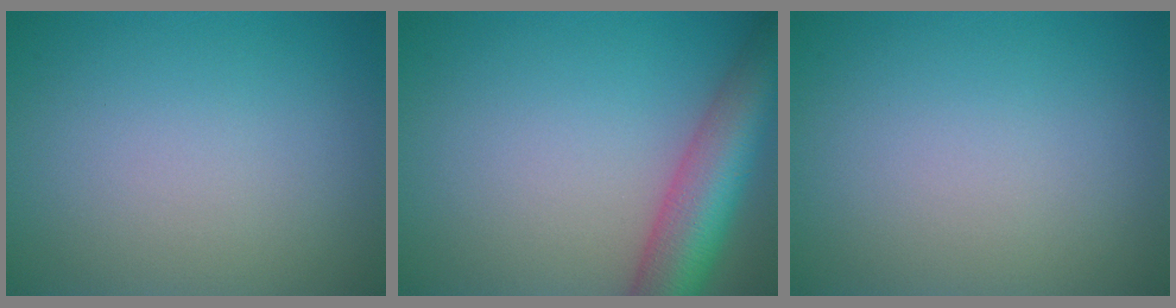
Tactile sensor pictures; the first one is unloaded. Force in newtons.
{"total": 7.9, "press": 7.9, "slide": 0.4}
{"total": 0.0}